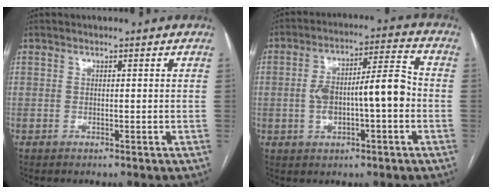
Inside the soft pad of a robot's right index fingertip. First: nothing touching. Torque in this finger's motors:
{"motor_torque": [0.40, -0.04, 0.59, 0.09]}